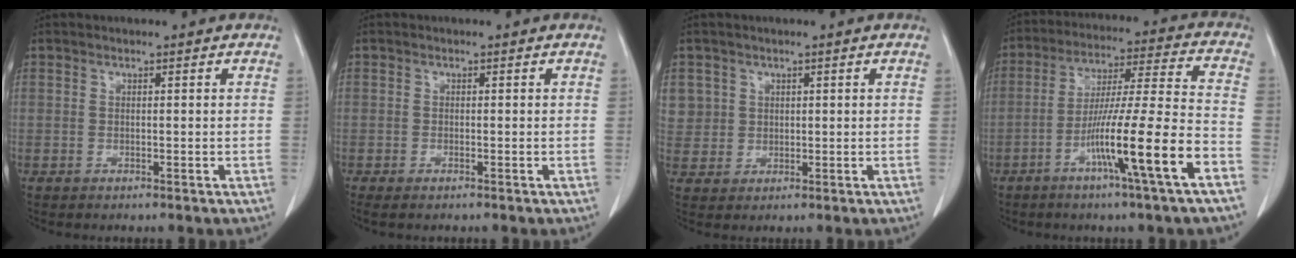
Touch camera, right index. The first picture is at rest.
{"total": 1.0, "force": [-0.8, 0.2, 0.6], "torque": [-0.011, -0.002, -0.011]}
{"total": 4.8, "force": [1.8, 4.4, 0.3], "torque": [0.004, 0.006, 0.041]}
{"total": 15.1, "force": [-7.0, -1.2, 13.4], "torque": [-0.234, -0.007, -0.121]}